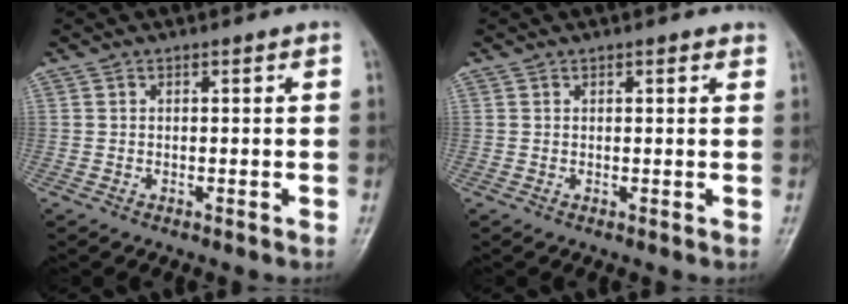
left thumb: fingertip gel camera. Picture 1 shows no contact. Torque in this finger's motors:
{"motor_torque": [-0.12, -0.16, -0.24, -0.22, 0.00]}